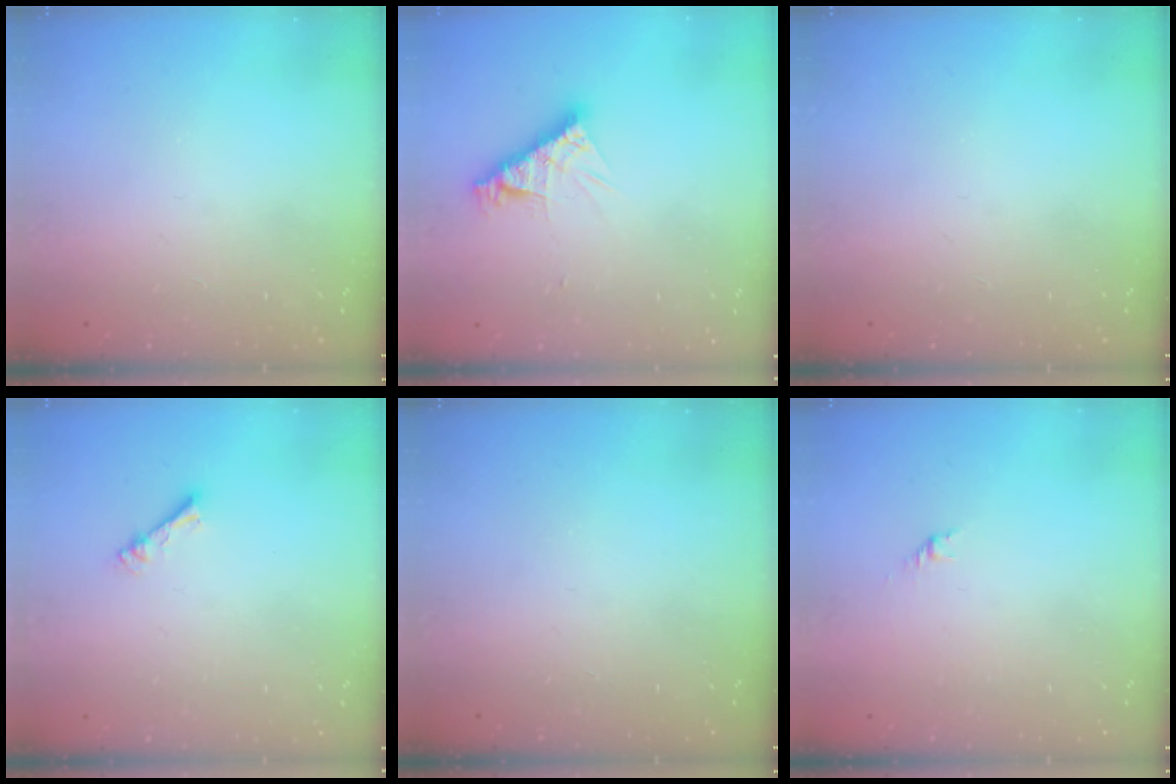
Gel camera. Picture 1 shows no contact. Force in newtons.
{"total": 9.0, "press": 8.9, "slide": 0.8}
{"total": 0.0}
{"total": 2.3, "press": 2.2, "slide": 0.4}
{"total": 0.0}
{"total": 1.7, "press": 1.6, "slide": 0.7}